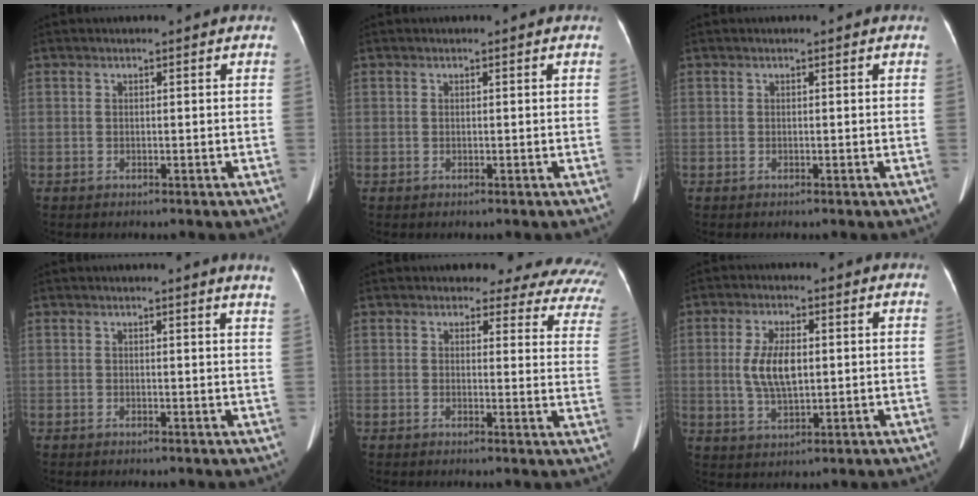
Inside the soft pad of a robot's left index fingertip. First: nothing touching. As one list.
[{"total": 0.0}, {"total": 0.0}, {"total": 3.7, "force": [3.4, -0.6, 1.5], "torque": [-0.019, -0.016, 0.016]}, {"total": 15.2, "force": [13.4, 5.2, 5.0], "torque": [-0.027, -0.051, 0.110]}, {"total": 6.8, "force": [0.6, 2.7, 6.2], "torque": [-0.135, 0.007, 0.016]}]